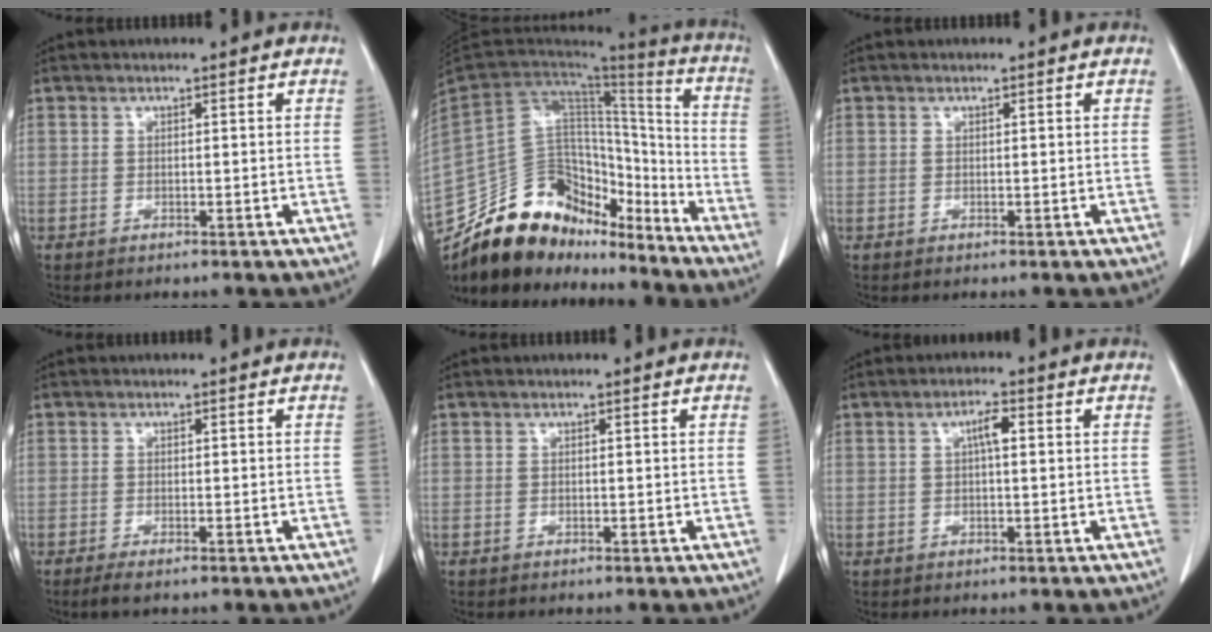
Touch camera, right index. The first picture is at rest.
{"total": 21.9, "force": [-18.2, 9.5, 7.7], "torque": [-0.159, 0.036, -0.303]}
{"total": 0.0}
{"total": 2.0, "force": [-1.4, 0.2, 1.4], "torque": [-0.026, -0.006, -0.024]}
{"total": 0.0}
{"total": 2.7, "force": [0.6, 0.5, 2.6], "torque": [-0.047, 0.005, 0.009]}